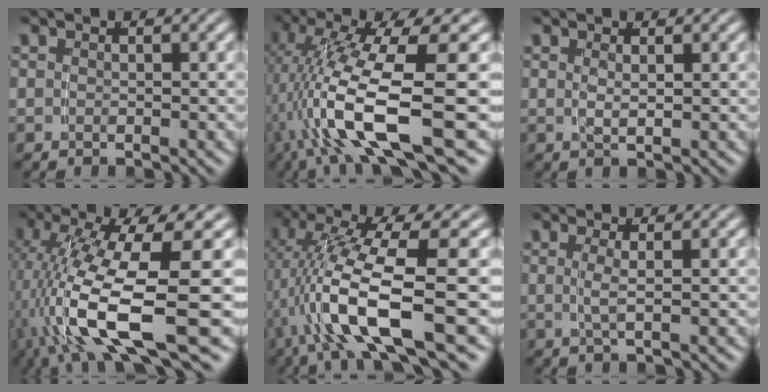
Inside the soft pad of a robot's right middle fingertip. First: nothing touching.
{"total": 10.0, "force": [-1.8, 3.6, 9.1], "torque": [-0.165, -0.016, -0.015]}
{"total": 1.0, "force": [0.3, -0.6, 0.7], "torque": [-0.017, -0.007, 0.014]}
{"total": 10.4, "force": [-3.2, 3.8, 9.2], "torque": [-0.169, -0.030, -0.029]}
{"total": 9.1, "force": [-1.5, 3.0, 8.5], "torque": [-0.156, -0.016, -0.011]}
{"total": 1.7, "force": [0.2, -0.6, 1.5], "torque": [-0.034, -0.007, 0.009]}